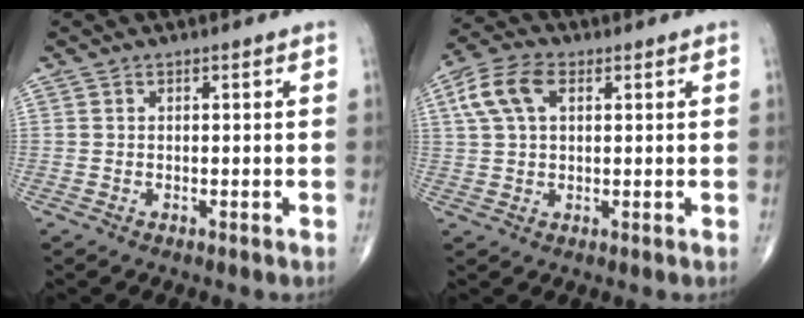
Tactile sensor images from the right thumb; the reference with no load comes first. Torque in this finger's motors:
{"motor_torque": [-0.35, 0.65, 0.71, 0.26, 0.07]}